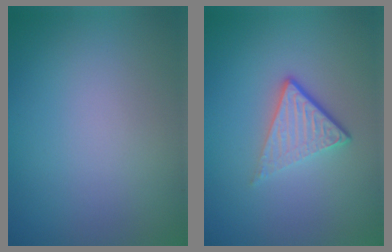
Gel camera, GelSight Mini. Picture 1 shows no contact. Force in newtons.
{"total": 4.0, "press": 2.5, "slide": 3.0}